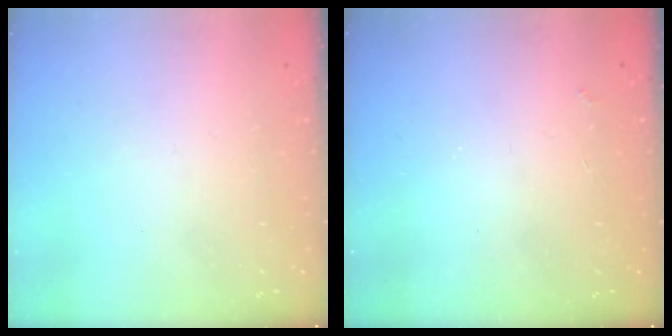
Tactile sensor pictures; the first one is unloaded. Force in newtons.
{"total": 2.7, "press": 2.7, "slide": 0.5}